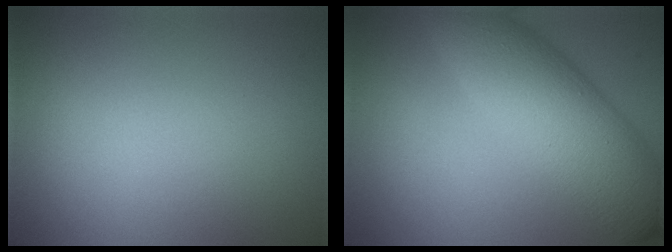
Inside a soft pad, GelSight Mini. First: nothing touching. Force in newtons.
{"total": 7.9, "press": 7.9, "slide": 0.2}